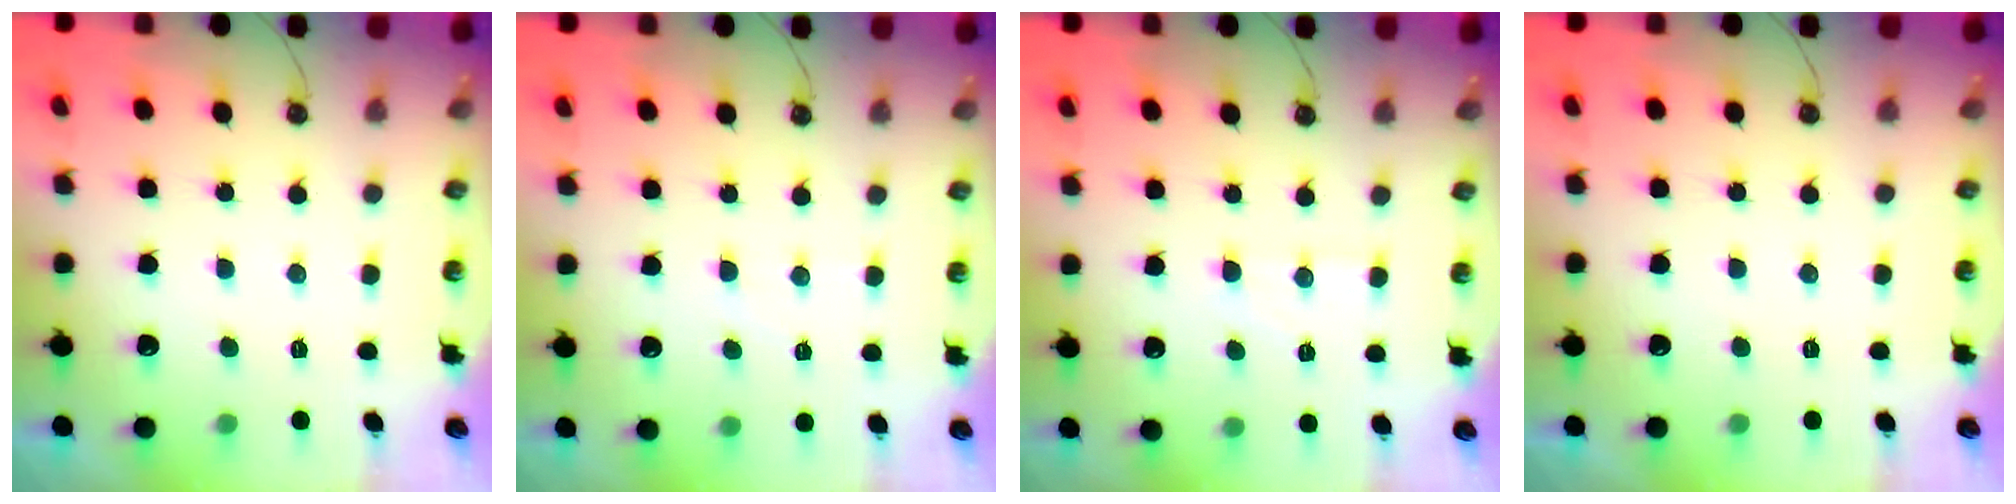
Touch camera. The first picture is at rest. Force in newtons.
{"total": 3.1, "press": 3.1, "slide": 0.6}
{"total": 5.2, "press": 5.1, "slide": 0.8}
{"total": 0.0}